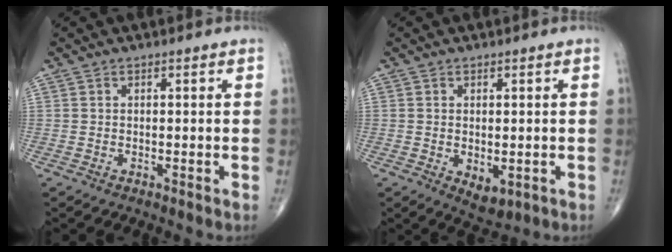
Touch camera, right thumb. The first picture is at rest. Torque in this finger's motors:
{"motor_torque": [-0.43, 0.23, -0.36, -0.14, 0.01]}